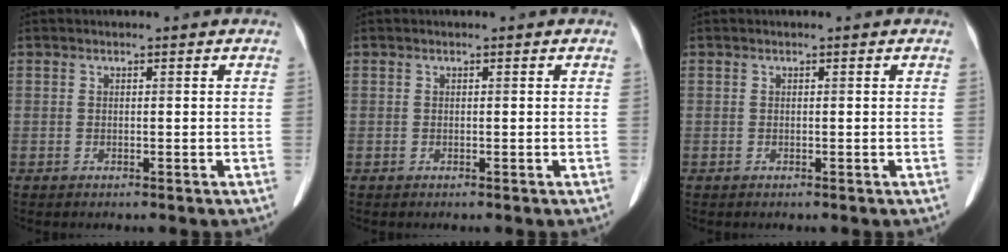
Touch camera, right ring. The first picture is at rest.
{"total": 0.0}
{"total": 0.0}